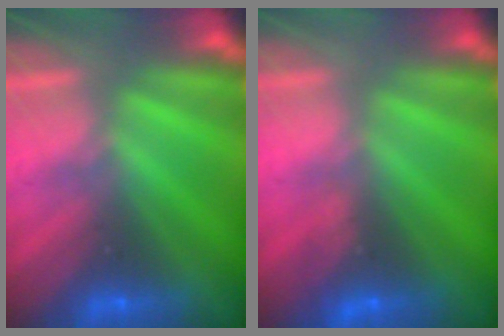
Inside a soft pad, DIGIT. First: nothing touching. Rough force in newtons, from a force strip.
{"total": 3.5}